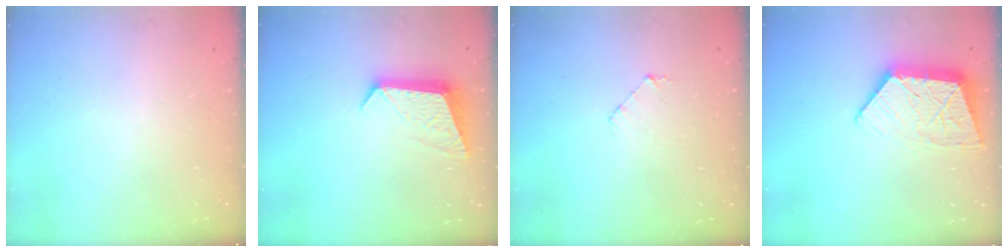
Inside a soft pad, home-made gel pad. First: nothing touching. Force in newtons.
{"total": 9.9, "press": 9.9, "slide": 0.5}
{"total": 4.3, "press": 4.2, "slide": 0.3}
{"total": 13.6, "press": 13.5, "slide": 1.0}